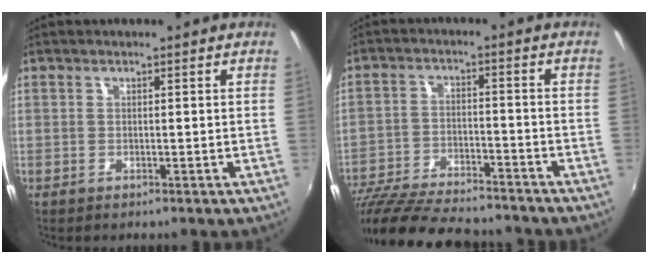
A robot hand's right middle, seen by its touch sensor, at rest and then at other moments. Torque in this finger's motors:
{"motor_torque": [1.07, -1.07, 0.43, 0.12]}